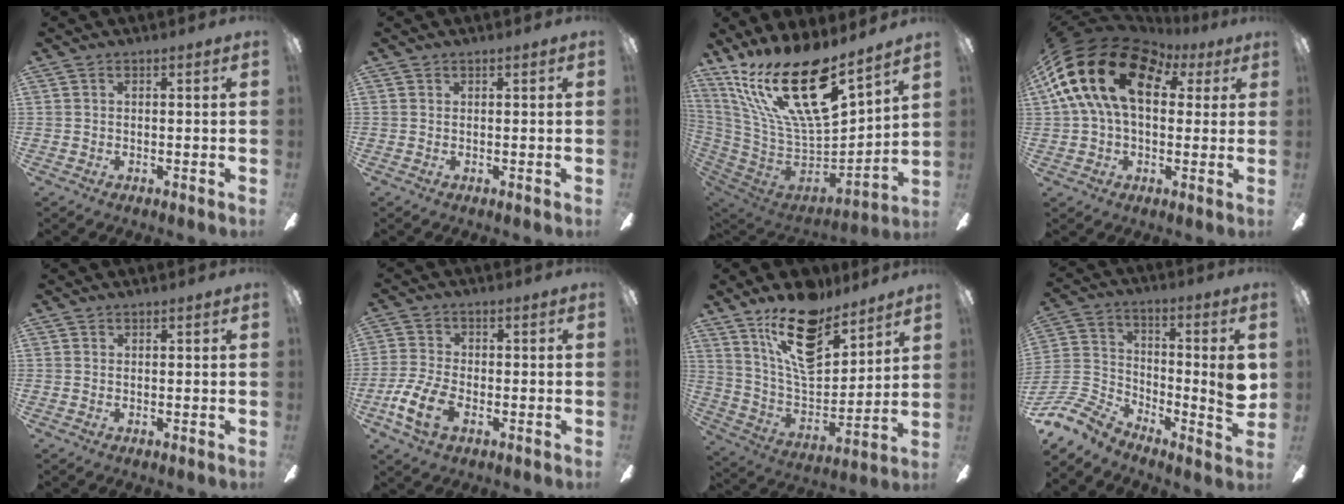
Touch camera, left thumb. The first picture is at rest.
{"total": 0.0}
{"total": 26.2, "force": [15.6, 9.6, 18.7], "torque": [-0.355, -0.099, 0.277]}
{"total": 20.6, "force": [6.5, 12.5, 15.0], "torque": [-0.310, -0.002, 0.110]}
{"total": 0.0}
{"total": 9.1, "force": [-3.3, 5.2, 6.7], "torque": [-0.146, 0.002, -0.058]}
{"total": 18.6, "force": [13.0, 8.3, 10.5], "torque": [-0.182, -0.075, 0.229]}
{"total": 13.8, "force": [-6.9, 6.1, 10.2], "torque": [-0.209, 0.035, -0.129]}